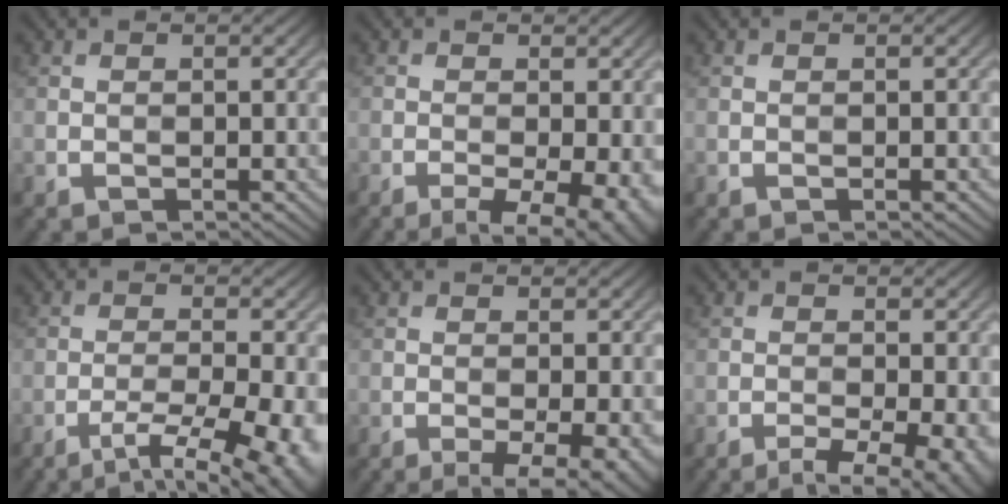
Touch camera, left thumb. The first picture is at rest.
{"total": 7.2, "force": [-3.1, 2.3, 6.1], "torque": [-0.092, -0.009, -0.040]}
{"total": 0.0}
{"total": 10.5, "force": [-6.2, 3.0, 7.8], "torque": [-0.127, -0.015, -0.072]}
{"total": 5.7, "force": [-2.5, 1.5, 4.9], "torque": [-0.073, -0.007, -0.031]}
{"total": 6.6, "force": [-3.6, 1.8, 5.2], "torque": [-0.079, -0.009, -0.050]}